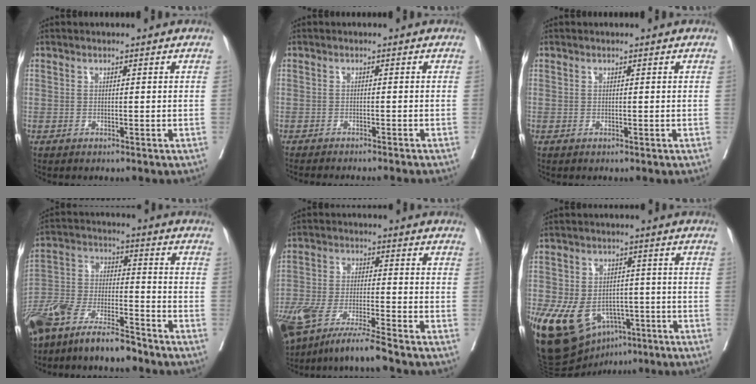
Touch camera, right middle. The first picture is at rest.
{"total": 8.8, "force": [-8.0, 0.0, 3.6], "torque": [-0.025, -0.023, -0.104]}
{"total": 0.0}
{"total": 13.0, "force": [-10.8, 2.7, 6.8], "torque": [-0.138, -0.004, -0.205]}
{"total": 11.9, "force": [-8.8, 0.7, 8.0], "torque": [-0.149, -0.026, -0.159]}
{"total": 16.3, "force": [-6.9, 11.0, 9.8], "torque": [-0.207, -0.001, -0.095]}